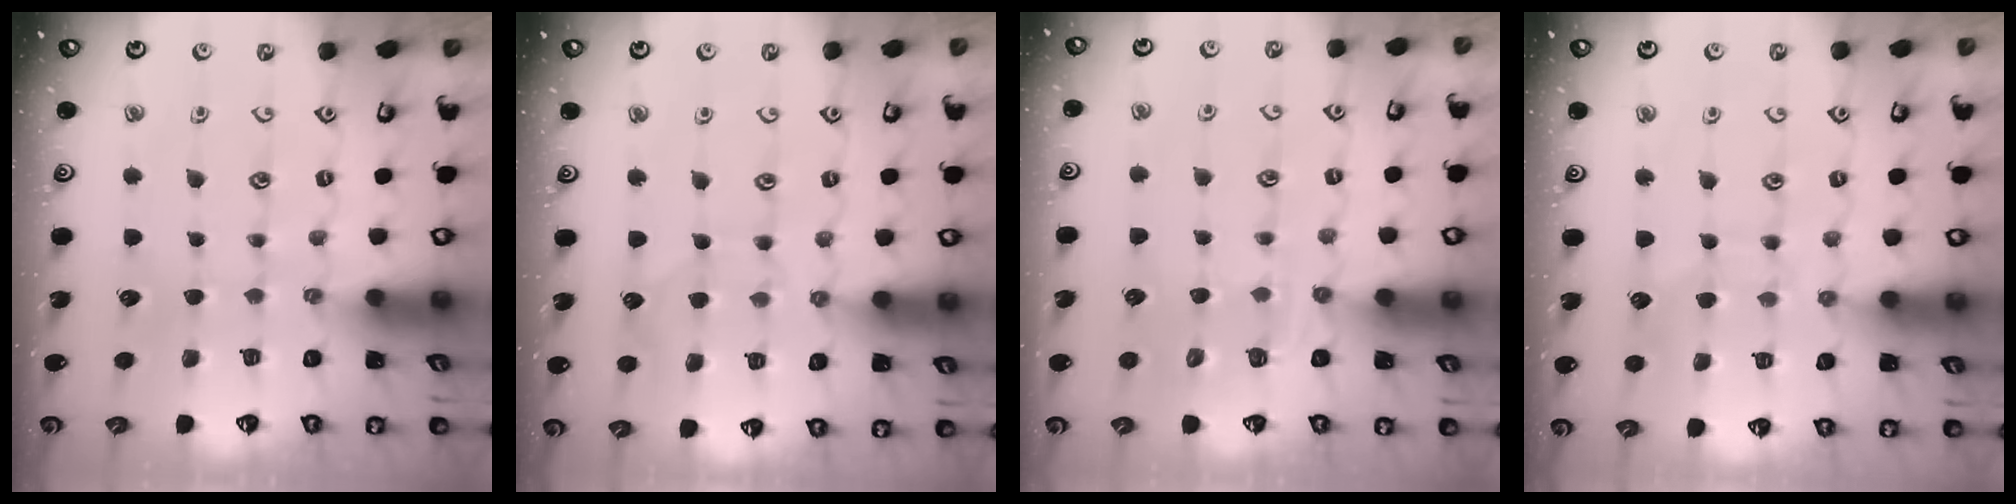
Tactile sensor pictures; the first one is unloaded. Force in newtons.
{"total": 6.2, "press": 6.2, "slide": 0.6}
{"total": 4.8, "press": 4.5, "slide": 1.6}
{"total": 6.7, "press": 6.6, "slide": 0.6}